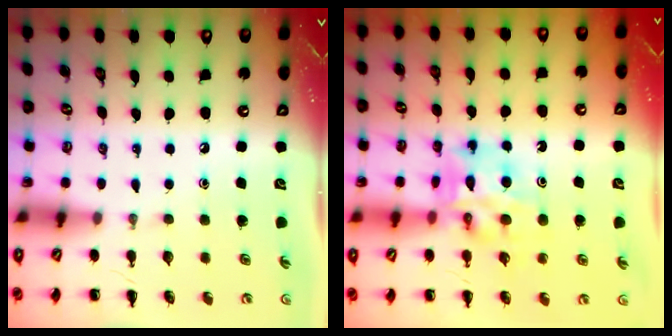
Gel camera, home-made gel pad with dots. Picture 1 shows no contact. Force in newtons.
{"total": 11.1, "press": 10.5, "slide": 3.7}